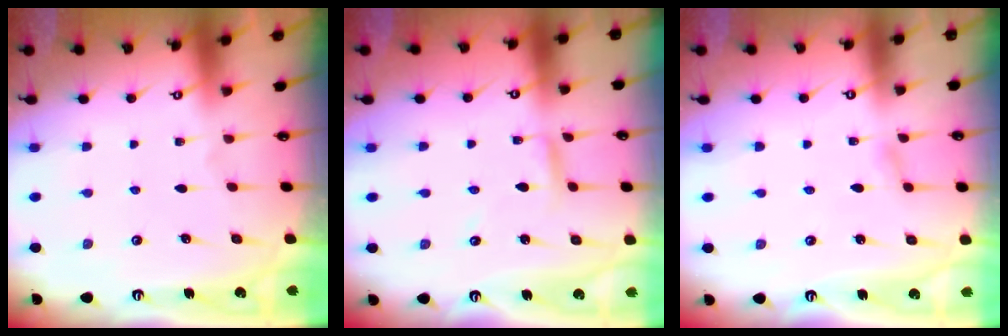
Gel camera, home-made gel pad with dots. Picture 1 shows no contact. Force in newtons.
{"total": 3.1, "press": 3.1, "slide": 0.3}
{"total": 1.3, "press": 1.3, "slide": 0.1}